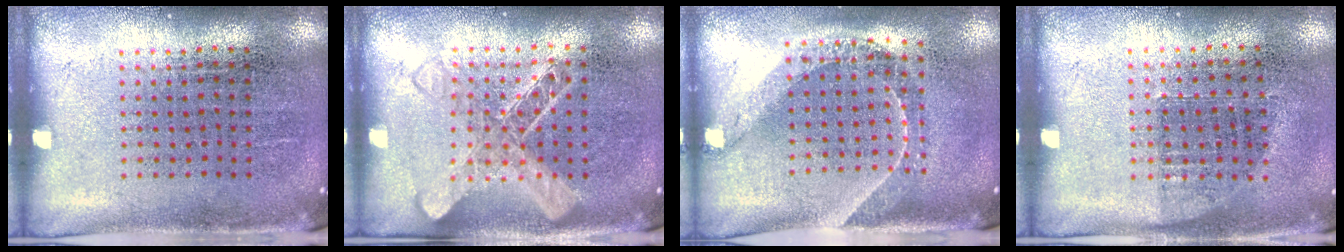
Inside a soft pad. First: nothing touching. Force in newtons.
{"total": 1.6, "press": 1.6, "slide": 0.4}
{"total": 1.6, "press": 1.3, "slide": 0.9}
{"total": 0.7, "press": 0.6, "slide": 0.3}